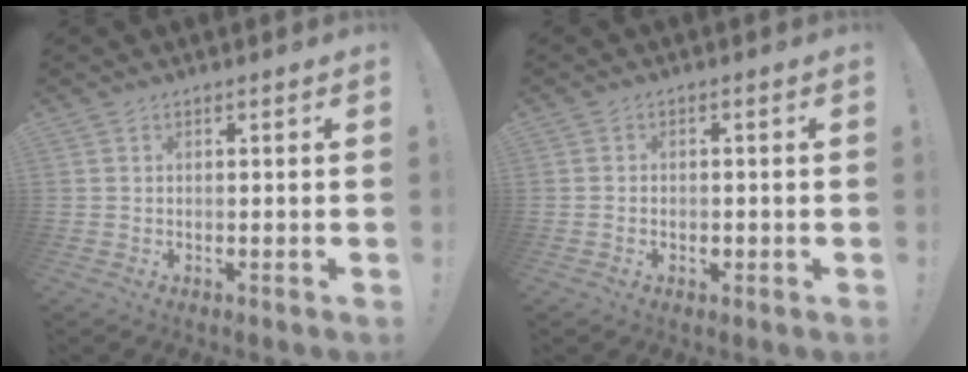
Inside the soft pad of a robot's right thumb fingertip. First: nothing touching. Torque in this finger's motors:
{"motor_torque": [-0.13, -0.40, -0.14, 0.46, 0.00]}